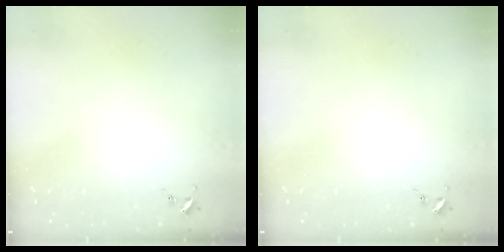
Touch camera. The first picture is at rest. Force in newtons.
{"total": 0.0}